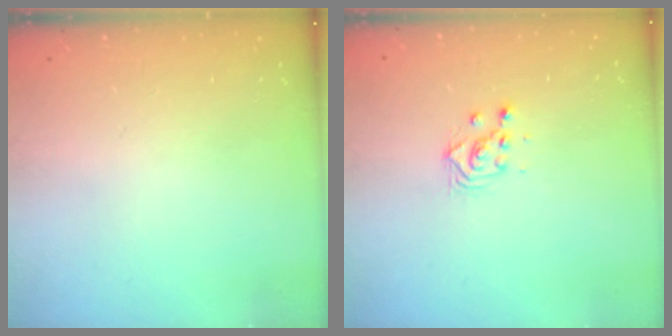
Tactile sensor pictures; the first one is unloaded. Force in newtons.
{"total": 2.8, "press": 2.8, "slide": 0.1}